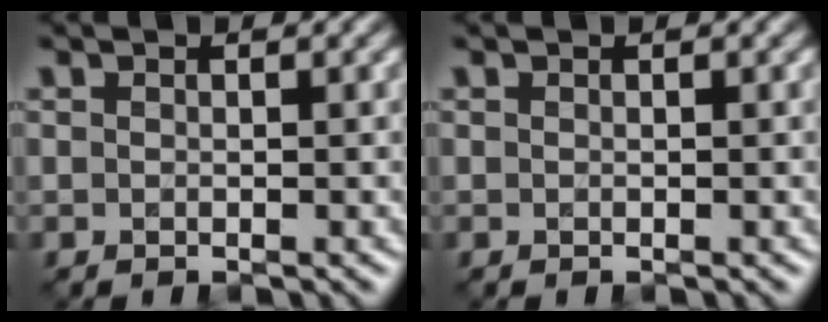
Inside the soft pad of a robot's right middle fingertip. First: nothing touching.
{"total": 0.0}